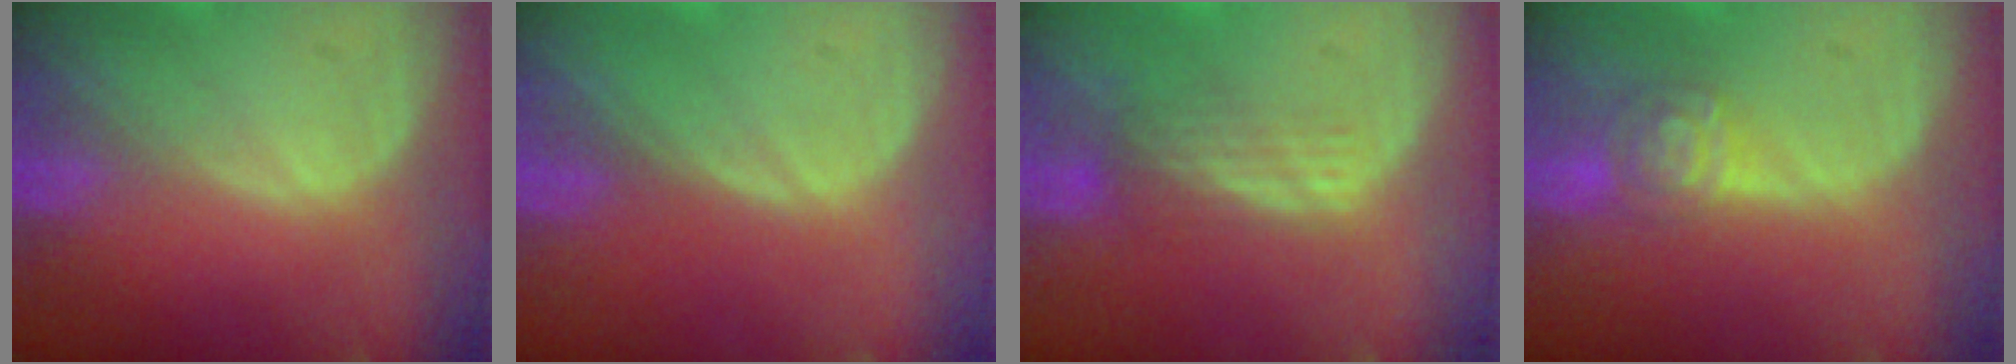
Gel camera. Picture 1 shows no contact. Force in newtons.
{"total": 0.0}
{"total": 3.6, "press": 3.1, "slide": 1.9}
{"total": 4.6, "press": 4.5, "slide": 0.9}